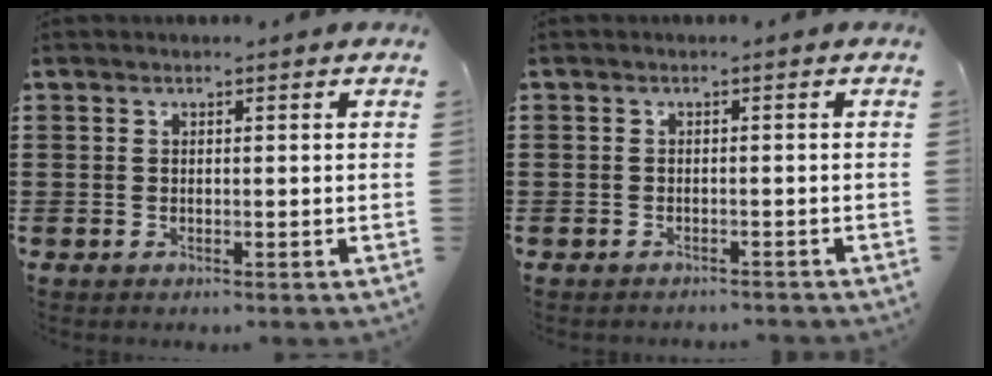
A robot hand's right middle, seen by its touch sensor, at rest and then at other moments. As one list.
[{"total": 1.3, "force": [-1.3, 0.4, -0.2], "torque": [0.001, 0.006, -0.030]}]